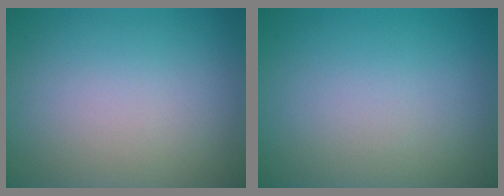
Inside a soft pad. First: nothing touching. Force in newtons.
{"total": 0.0}